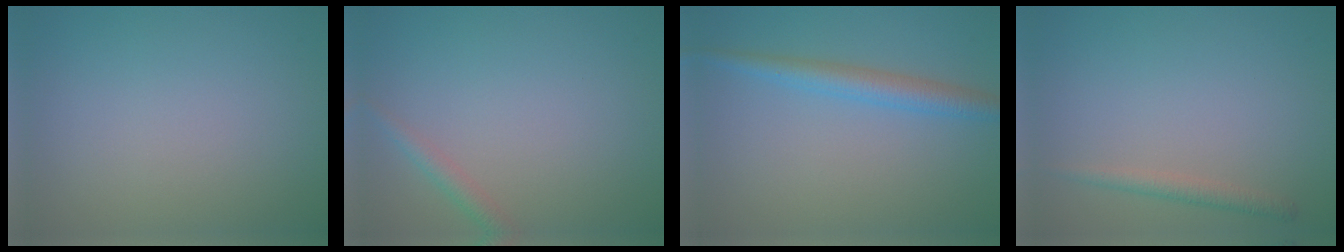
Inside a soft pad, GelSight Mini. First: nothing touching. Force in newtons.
{"total": 1.5, "press": 1.5, "slide": 0.0}
{"total": 3.0, "press": 3.0, "slide": 0.1}
{"total": 1.5, "press": 1.5, "slide": 0.1}